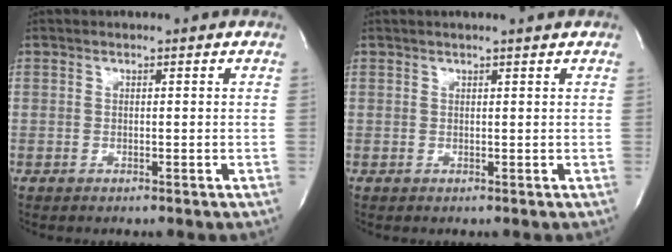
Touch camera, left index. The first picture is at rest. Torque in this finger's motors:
{"motor_torque": [0.58, -0.59, 0.28, 0.05]}